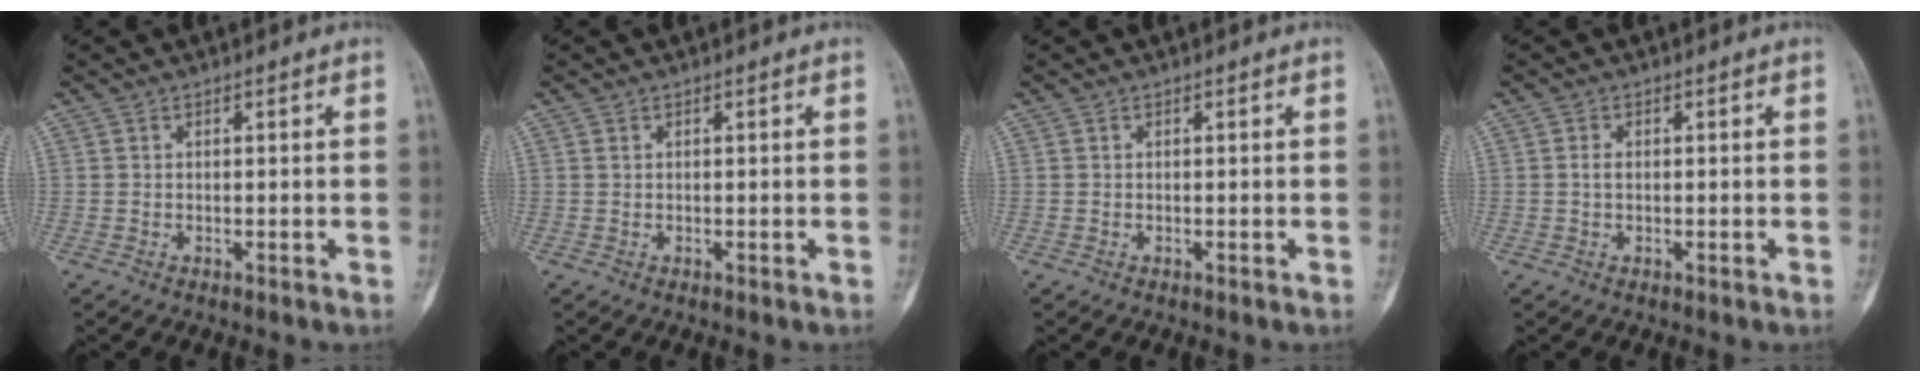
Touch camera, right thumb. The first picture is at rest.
{"total": 0.0}
{"total": 0.0}
{"total": 1.2, "force": [0.0, 0.7, 0.9], "torque": [-0.015, 0.001, -0.002]}